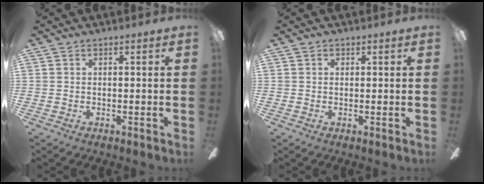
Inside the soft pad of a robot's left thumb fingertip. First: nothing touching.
{"total": 0.6, "force": [0.2, 0.5, 0.3], "torque": [-0.005, 0.002, 0.004]}